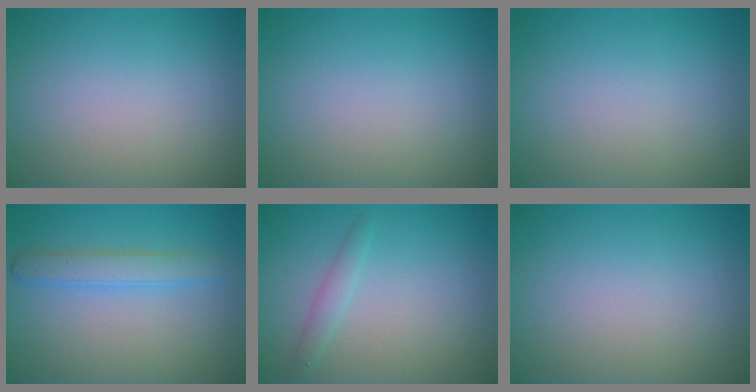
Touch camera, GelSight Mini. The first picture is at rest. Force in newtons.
{"total": 0.0}
{"total": 0.0}
{"total": 2.5, "press": 2.5, "slide": 0.1}
{"total": 1.3, "press": 1.3, "slide": 0.1}
{"total": 0.0}